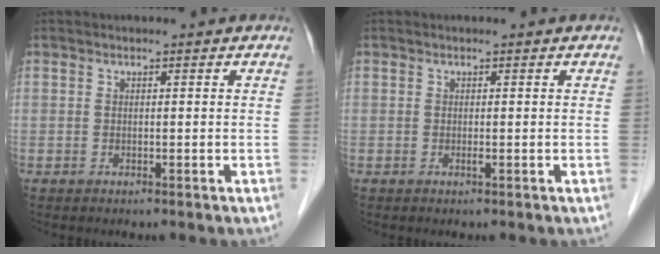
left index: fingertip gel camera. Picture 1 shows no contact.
{"total": 0.0}